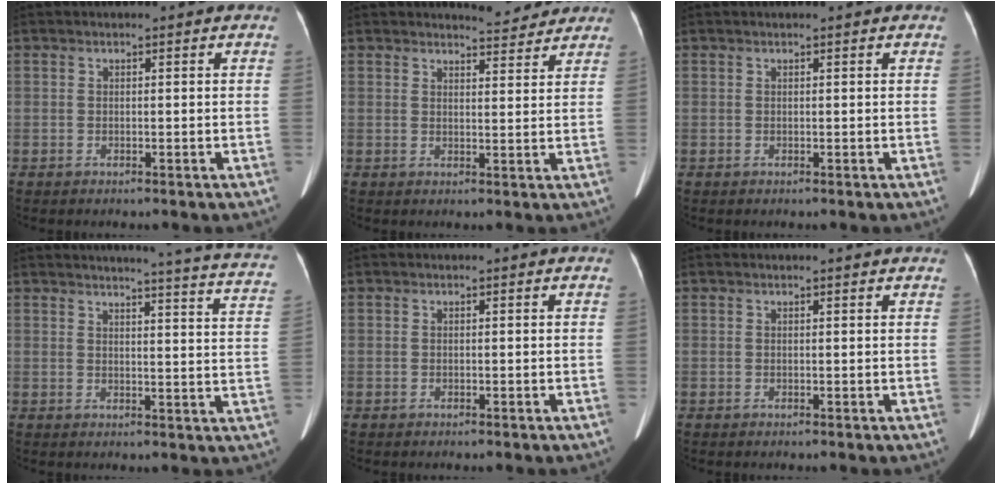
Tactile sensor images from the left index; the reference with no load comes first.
{"total": 4.7, "force": [4.6, 0.8, 0.4], "torque": [-0.008, -0.004, 0.054]}
{"total": 1.1, "force": [1.0, 0.0, 0.5], "torque": [-0.007, 0.014, 0.016]}
{"total": 18.8, "force": [17.0, -0.1, 8.0], "torque": [-0.100, -0.070, 0.177]}
{"total": 0.0}
{"total": 1.6, "force": [1.5, -0.1, 0.5], "torque": [-0.014, 0.006, 0.017]}